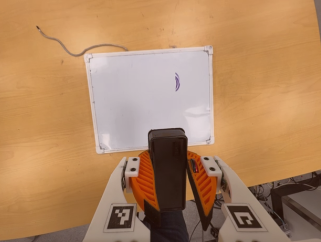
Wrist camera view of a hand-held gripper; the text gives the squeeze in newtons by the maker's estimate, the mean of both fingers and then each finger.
{"total": 10.0, "left": 10.0, "right": 9.9}